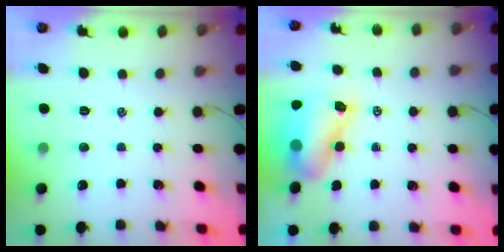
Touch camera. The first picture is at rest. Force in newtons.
{"total": 9.0, "press": 8.8, "slide": 1.9}